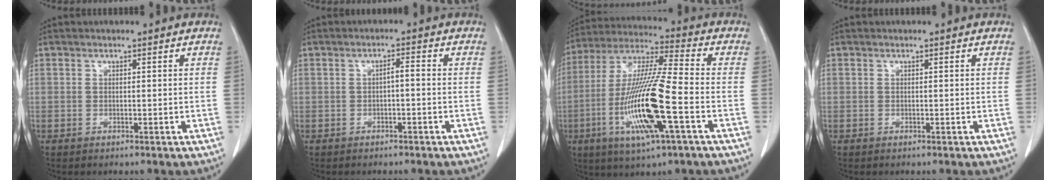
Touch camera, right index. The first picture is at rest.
{"total": 1.6, "force": [-0.4, 0.3, 1.5], "torque": [-0.024, 0.005, -0.007]}
{"total": 17.0, "force": [-5.2, 0.9, 16.1], "torque": [-0.330, -0.016, -0.099]}
{"total": 0.0}